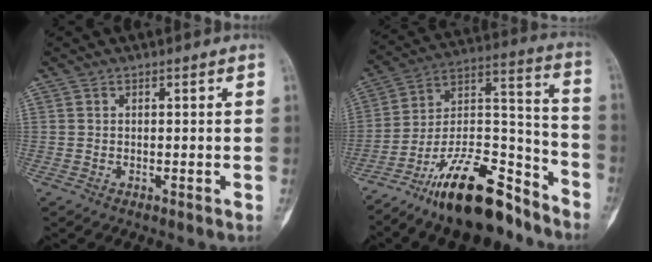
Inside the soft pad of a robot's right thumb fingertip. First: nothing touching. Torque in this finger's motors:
{"motor_torque": [2.78, 0.77, 1.16, -1.61, 0.28]}